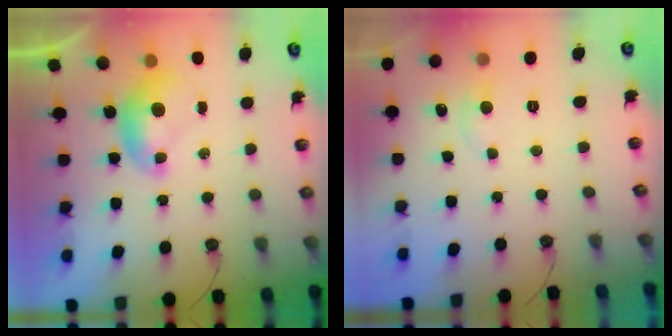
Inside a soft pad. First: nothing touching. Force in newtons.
{"total": 0.9, "press": 0.4, "slide": 0.8}